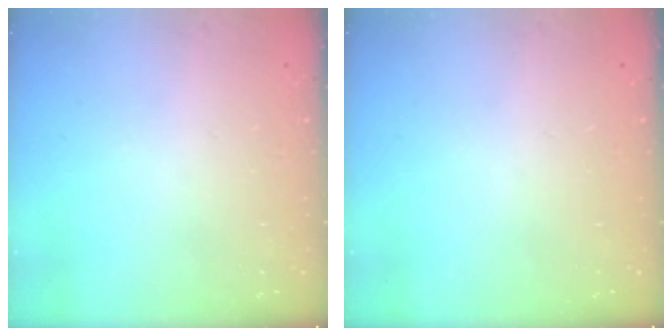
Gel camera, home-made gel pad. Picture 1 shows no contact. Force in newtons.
{"total": 0.0}